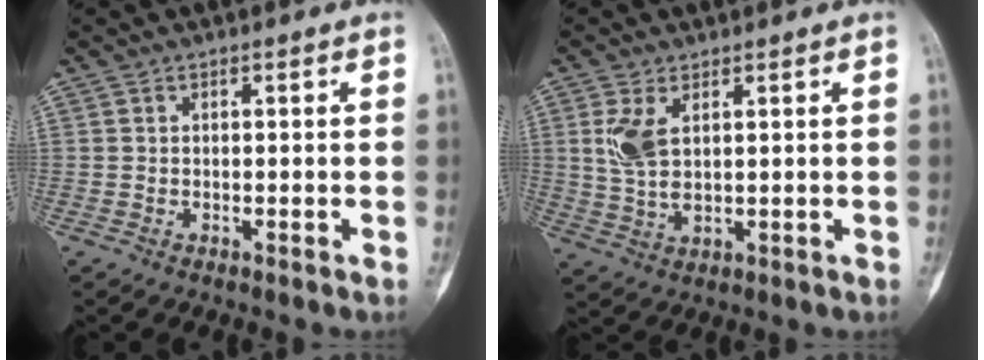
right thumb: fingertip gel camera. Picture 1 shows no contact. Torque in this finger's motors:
{"motor_torque": [0.27, 0.32, 0.02, 0.02, 0.08]}